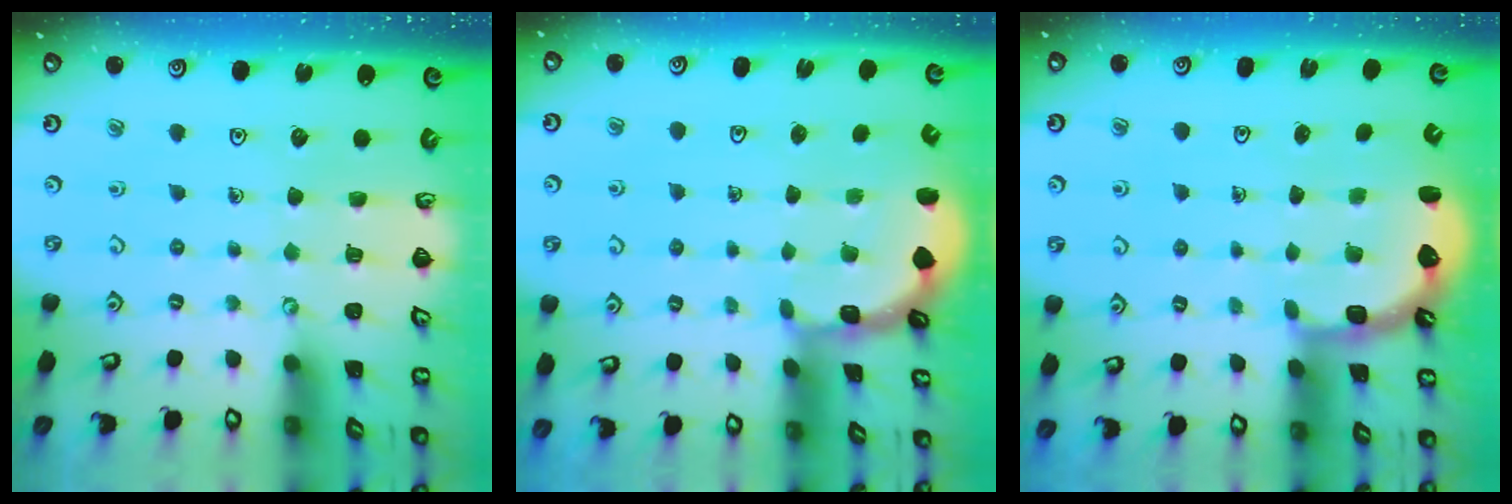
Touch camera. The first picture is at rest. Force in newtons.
{"total": 1.3, "press": 1.3, "slide": 0.1}
{"total": 2.5, "press": 2.1, "slide": 1.3}